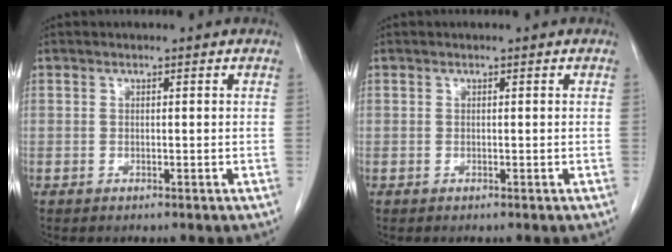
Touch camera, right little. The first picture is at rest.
{"total": 0.0}